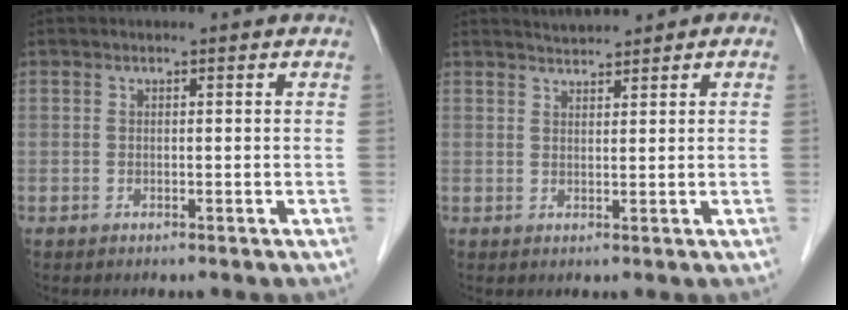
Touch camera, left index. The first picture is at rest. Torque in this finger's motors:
{"motor_torque": [0.21, -0.40, -0.11, 0.03]}